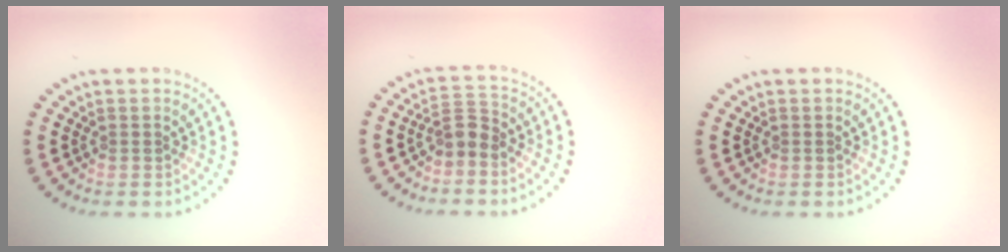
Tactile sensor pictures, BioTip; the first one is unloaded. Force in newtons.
{"total": 2.1, "press": 1.8, "slide": 1.2}
{"total": 0.0}